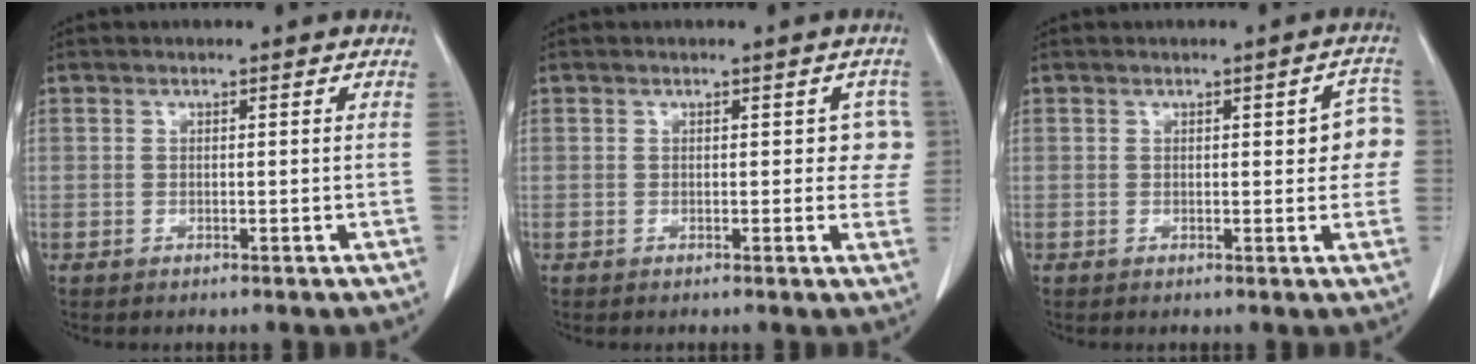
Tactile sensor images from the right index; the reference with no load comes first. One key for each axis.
{"total": 3.1, "fx": 0.7, "fy": 2.1, "fz": 2.2, "tx": -0.004, "ty": 0.012, "tz": 0.002}
{"total": 4.8, "fx": 0.6, "fy": 1.7, "fz": 4.4, "tx": -0.039, "ty": 0.016, "tz": 0.004}